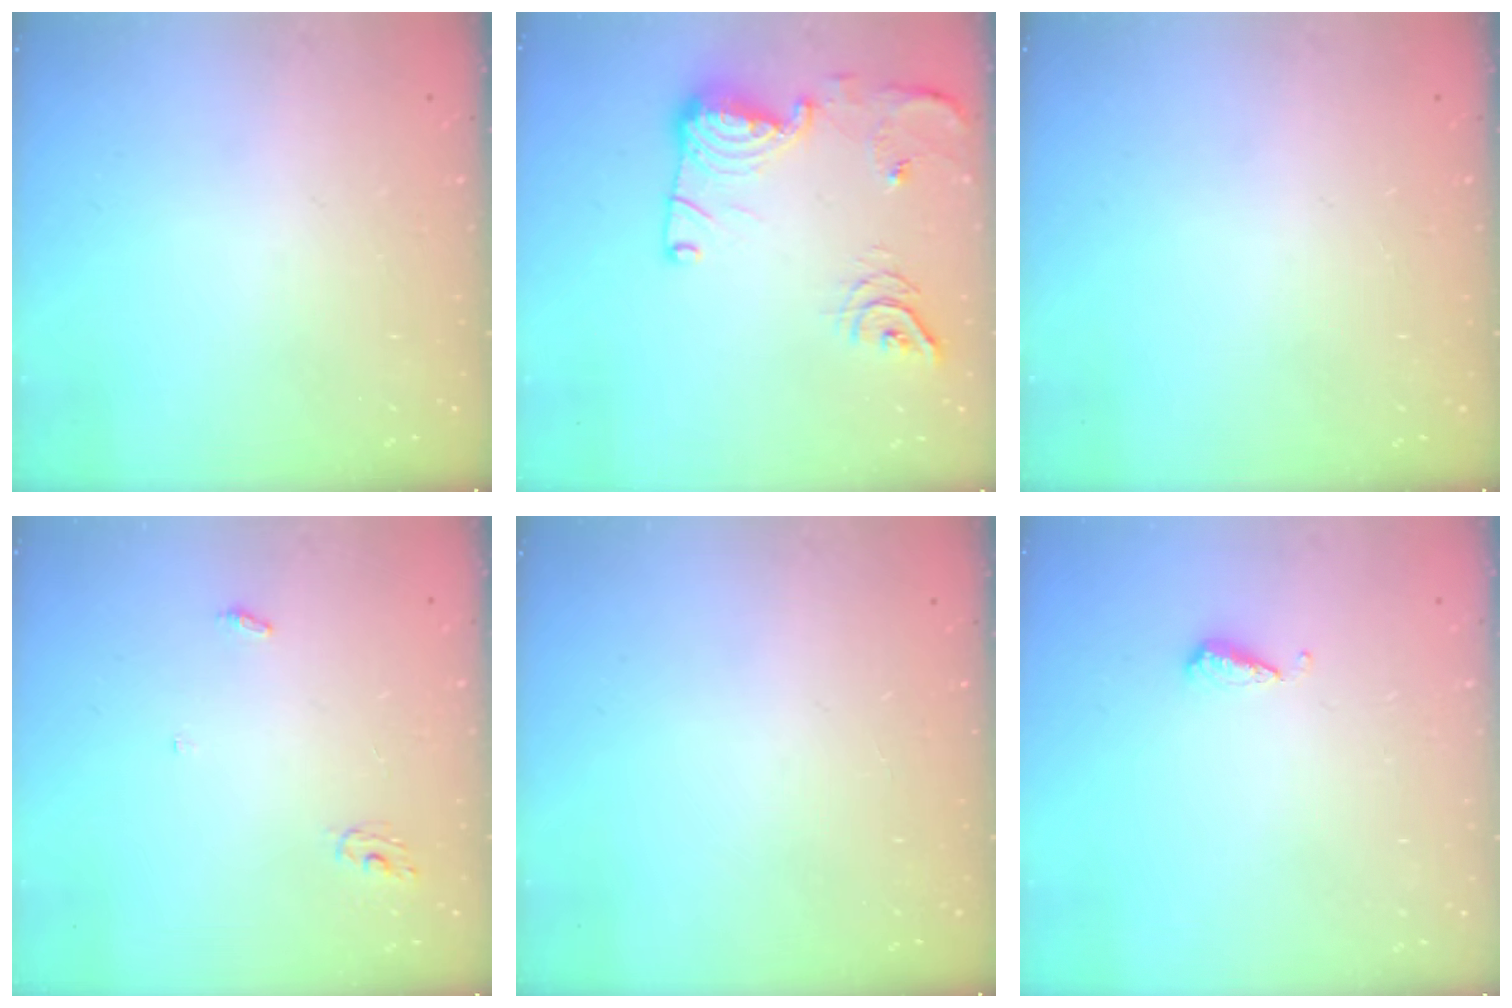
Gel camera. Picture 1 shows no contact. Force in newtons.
{"total": 19.3, "press": 18.6, "slide": 5.2}
{"total": 0.0}
{"total": 3.2, "press": 3.2, "slide": 0.2}
{"total": 0.0}
{"total": 3.6, "press": 3.6, "slide": 0.3}